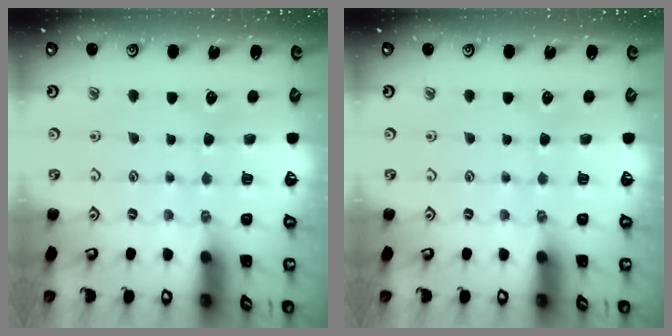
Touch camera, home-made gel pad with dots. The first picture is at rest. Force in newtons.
{"total": 0.0}